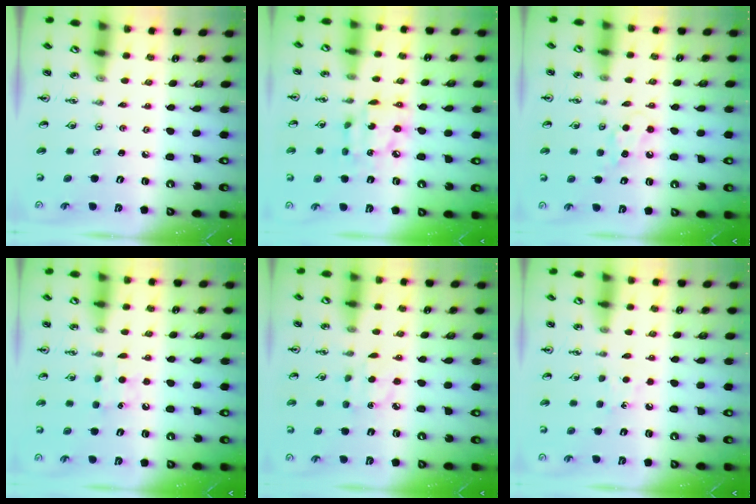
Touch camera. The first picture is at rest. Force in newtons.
{"total": 10.0, "press": 9.9, "slide": 1.0}
{"total": 6.7, "press": 6.7, "slide": 0.9}
{"total": 7.2, "press": 7.2, "slide": 0.9}
{"total": 6.2, "press": 6.2, "slide": 0.7}
{"total": 5.7, "press": 5.7, "slide": 0.8}